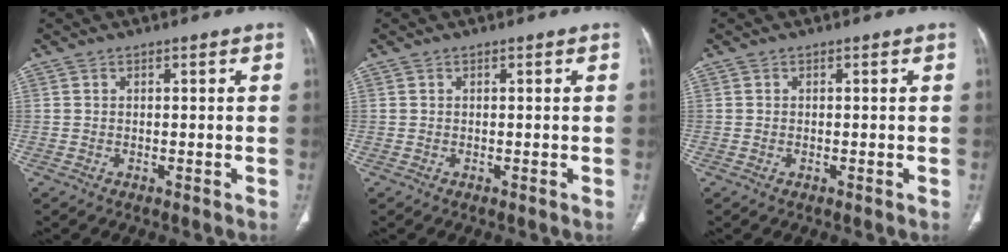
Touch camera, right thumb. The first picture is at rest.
{"total": 0.0}
{"total": 0.0}